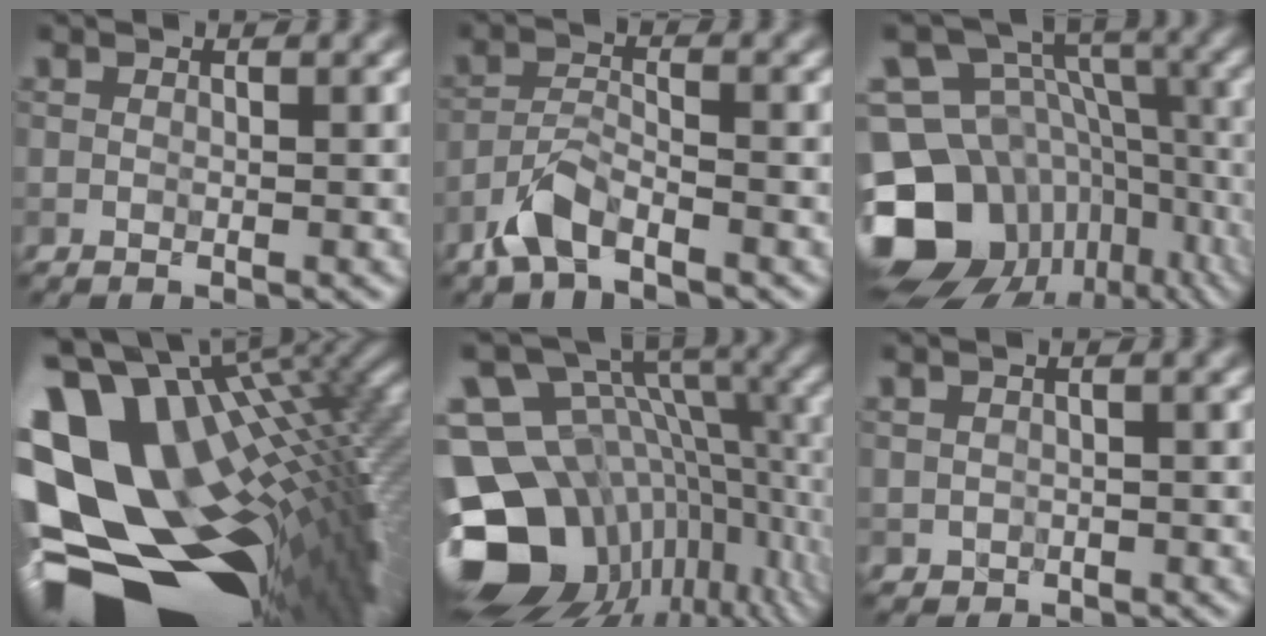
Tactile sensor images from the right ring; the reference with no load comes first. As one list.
[{"total": 3.9, "force": [-2.8, 1.4, 2.2], "torque": [-0.040, 0.001, -0.065]}, {"total": 15.1, "force": [-4.6, 11.8, 8.2], "torque": [-0.178, 0.015, -0.056]}, {"total": 18.1, "force": [0.5, 10.8, 14.5], "torque": [-0.278, -0.044, 0.045]}, {"total": 16.0, "force": [-3.3, 11.6, 10.5], "torque": [-0.190, -0.005, -0.038]}, {"total": 0.9, "force": [0.4, 0.8, 0.3], "torque": [-0.003, -0.005, 0.008]}]